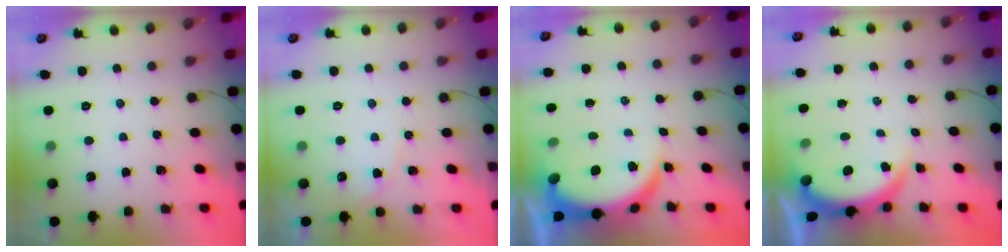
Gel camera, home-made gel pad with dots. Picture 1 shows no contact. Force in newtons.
{"total": 3.4, "press": 3.4, "slide": 0.3}
{"total": 7.5, "press": 7.5, "slide": 0.7}
{"total": 3.9, "press": 3.9, "slide": 0.2}